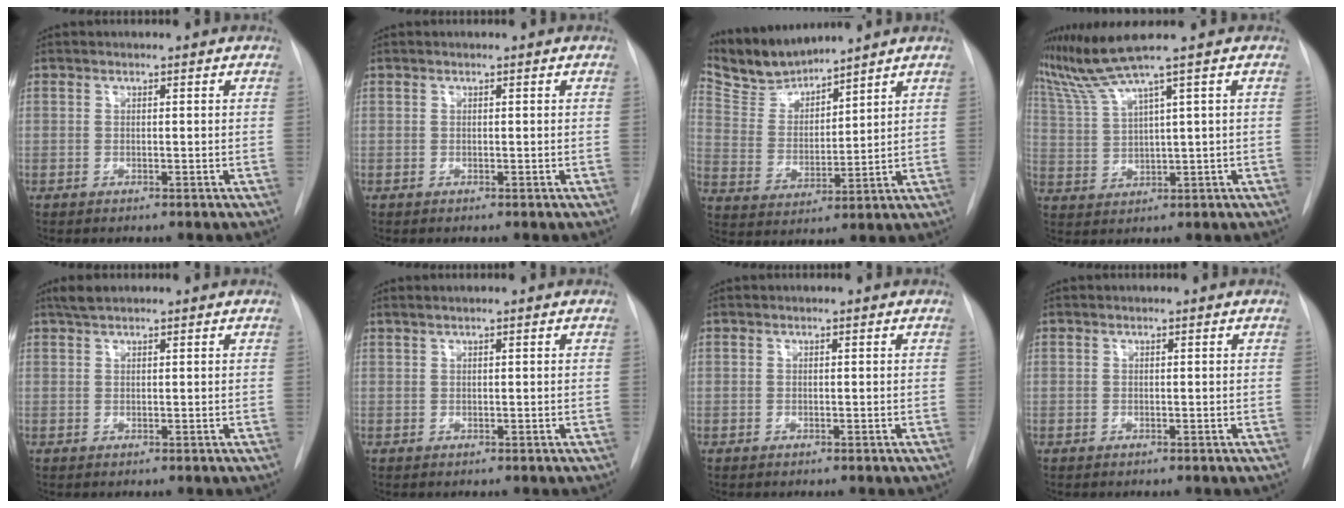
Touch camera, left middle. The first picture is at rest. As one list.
[{"total": 0.0}, {"total": 8.3, "force": [8.2, 0.9, 0.9], "torque": [-0.036, 0.007, 0.178]}, {"total": 5.5, "force": [4.4, -2.1, 2.6], "torque": [-0.071, 0.001, 0.102]}, {"total": 2.1, "force": [1.7, 0.4, 1.1], "torque": [-0.024, 0.013, 0.032]}, {"total": 0.9, "force": [0.7, -0.1, 0.6], "torque": [-0.017, 0.011, 0.019]}, {"total": 0.0}, {"total": 0.0}]